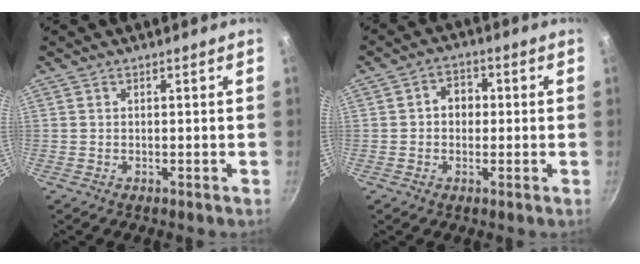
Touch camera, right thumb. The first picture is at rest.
{"total": 4.9, "force": [0.2, 4.0, 2.8], "torque": [-0.013, 0.011, -0.003]}